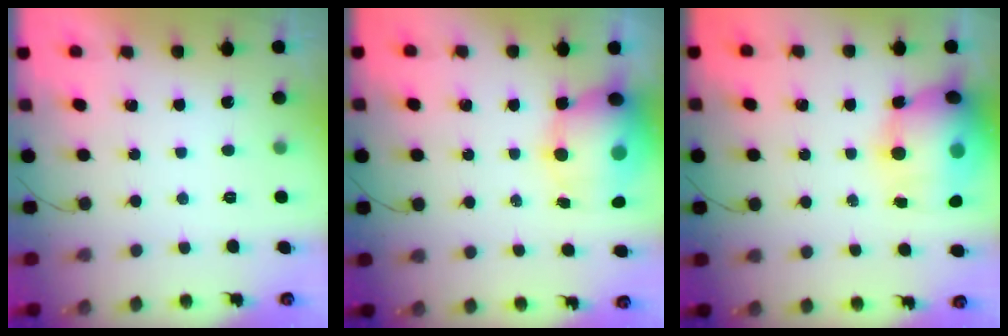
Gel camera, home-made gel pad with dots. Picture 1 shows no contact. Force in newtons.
{"total": 14.7, "press": 14.2, "slide": 3.5}
{"total": 19.6, "press": 17.7, "slide": 8.5}